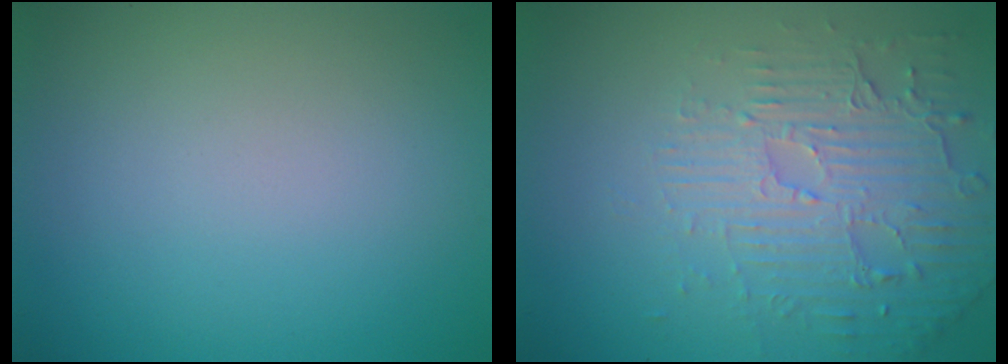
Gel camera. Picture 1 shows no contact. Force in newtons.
{"total": 5.9, "press": 3.7, "slide": 4.6}